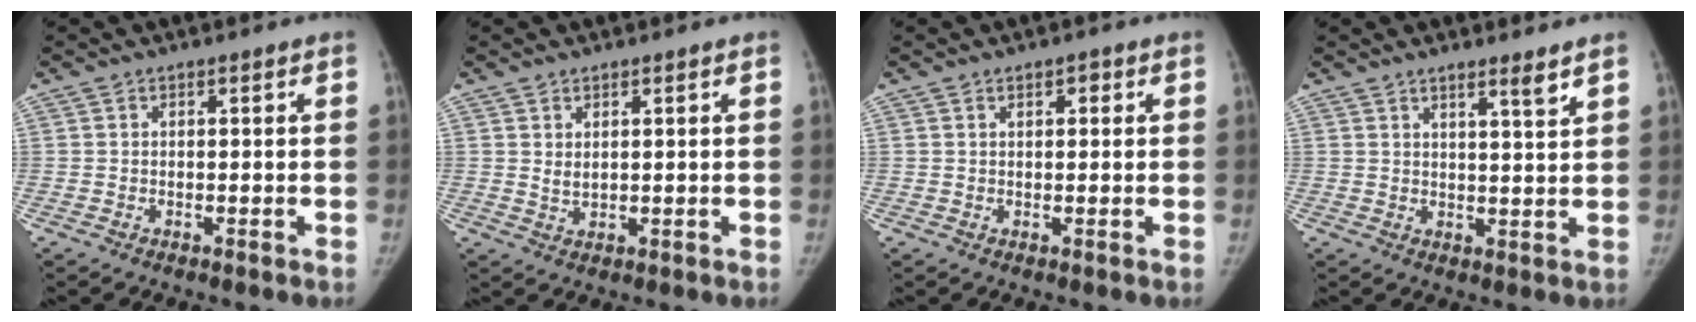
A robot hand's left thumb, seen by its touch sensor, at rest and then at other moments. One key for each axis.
{"total": 1.7, "fx": 0.8, "fy": 0.9, "fz": 1.2, "tx": -0.016, "ty": -0.012, "tz": 0.020}
{"total": 1.5, "fx": 0.7, "fy": 0.8, "fz": 1.0, "tx": -0.005, "ty": -0.002, "tz": 0.009}
{"total": 3.7, "fx": 2.8, "fy": -0.1, "fz": 2.5, "tx": -0.034, "ty": -0.026, "tz": 0.045}